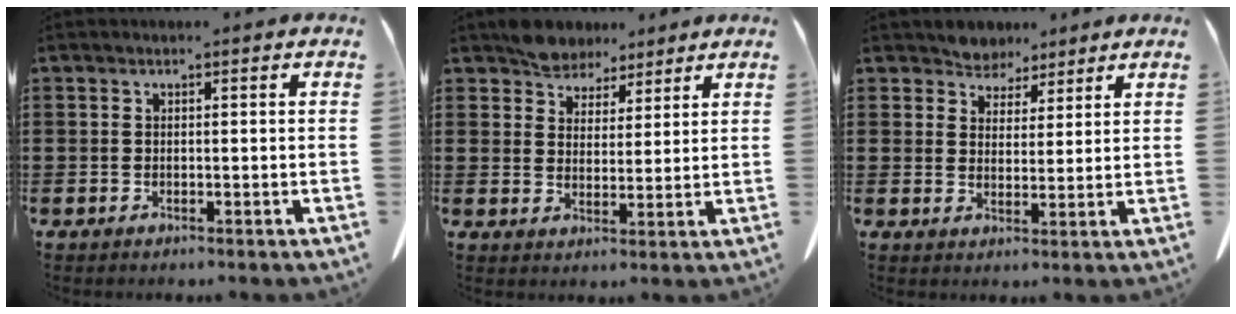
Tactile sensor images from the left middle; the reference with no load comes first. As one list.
[{"total": 5.3, "force": [4.8, 2.2, 0.4], "torque": [-0.027, -0.008, 0.094]}, {"total": 4.2, "force": [3.7, 1.9, -0.5], "torque": [-0.012, -0.013, 0.068]}]